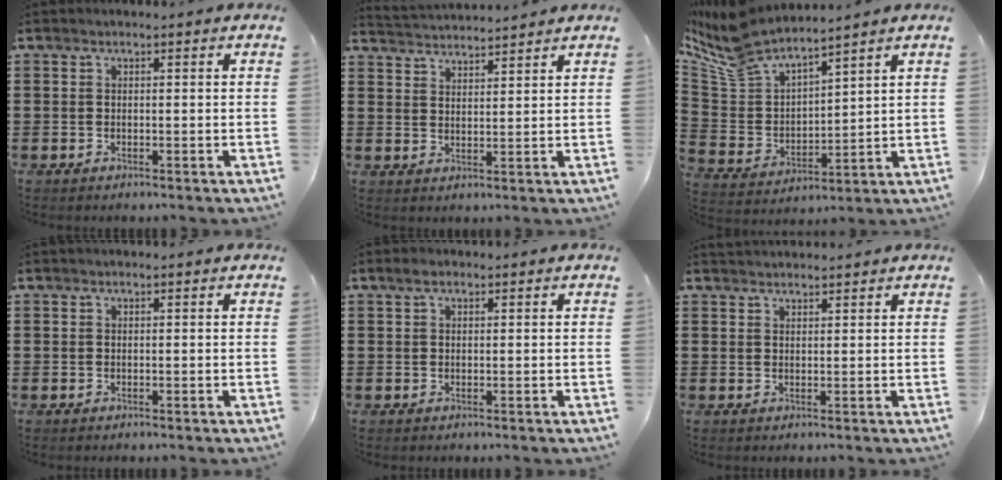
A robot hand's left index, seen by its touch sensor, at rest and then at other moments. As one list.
[{"total": 2.6, "force": [2.5, -0.3, -0.6], "torque": [0.000, -0.014, 0.045]}, {"total": 8.7, "force": [8.0, 1.9, 2.9], "torque": [-0.094, -0.044, 0.145]}, {"total": 0.0}, {"total": 1.6, "force": [0.6, 0.9, 1.1], "torque": [-0.024, 0.006, 0.010]}, {"total": 1.5, "force": [1.5, 0.1, 0.0], "torque": [-0.002, 0.003, 0.030]}]